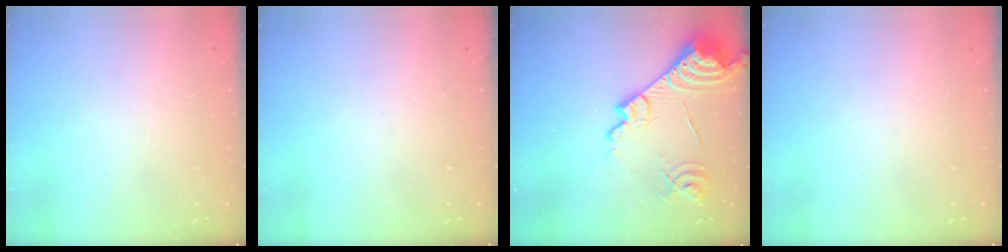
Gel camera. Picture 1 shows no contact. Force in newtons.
{"total": 0.0}
{"total": 18.0, "press": 17.9, "slide": 1.8}
{"total": 0.0}